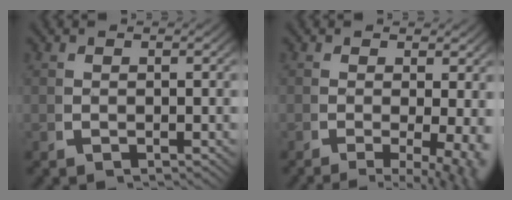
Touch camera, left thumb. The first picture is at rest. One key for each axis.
{"total": 6.7, "fx": -3.7, "fy": 2.6, "fz": 4.9, "tx": -0.071, "ty": -0.034, "tz": -0.045}